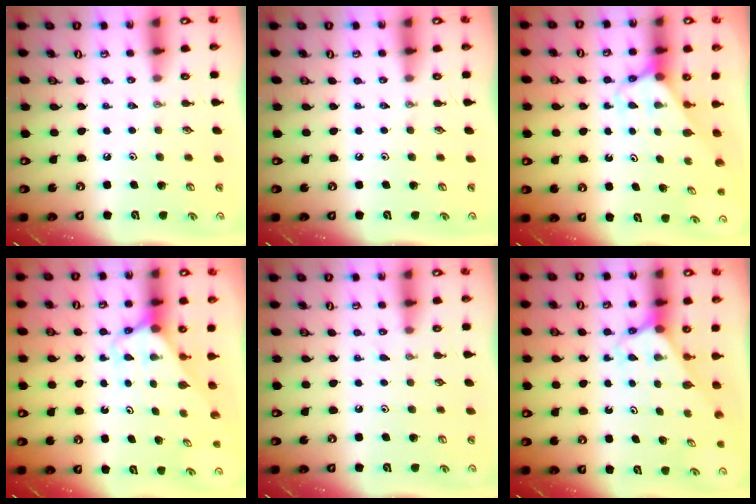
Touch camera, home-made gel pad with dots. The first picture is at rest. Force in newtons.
{"total": 0.0}
{"total": 2.9, "press": 2.9, "slide": 0.2}
{"total": 2.9, "press": 2.9, "slide": 0.2}
{"total": 3.2, "press": 3.2, "slide": 0.5}
{"total": 2.5, "press": 2.5, "slide": 0.1}